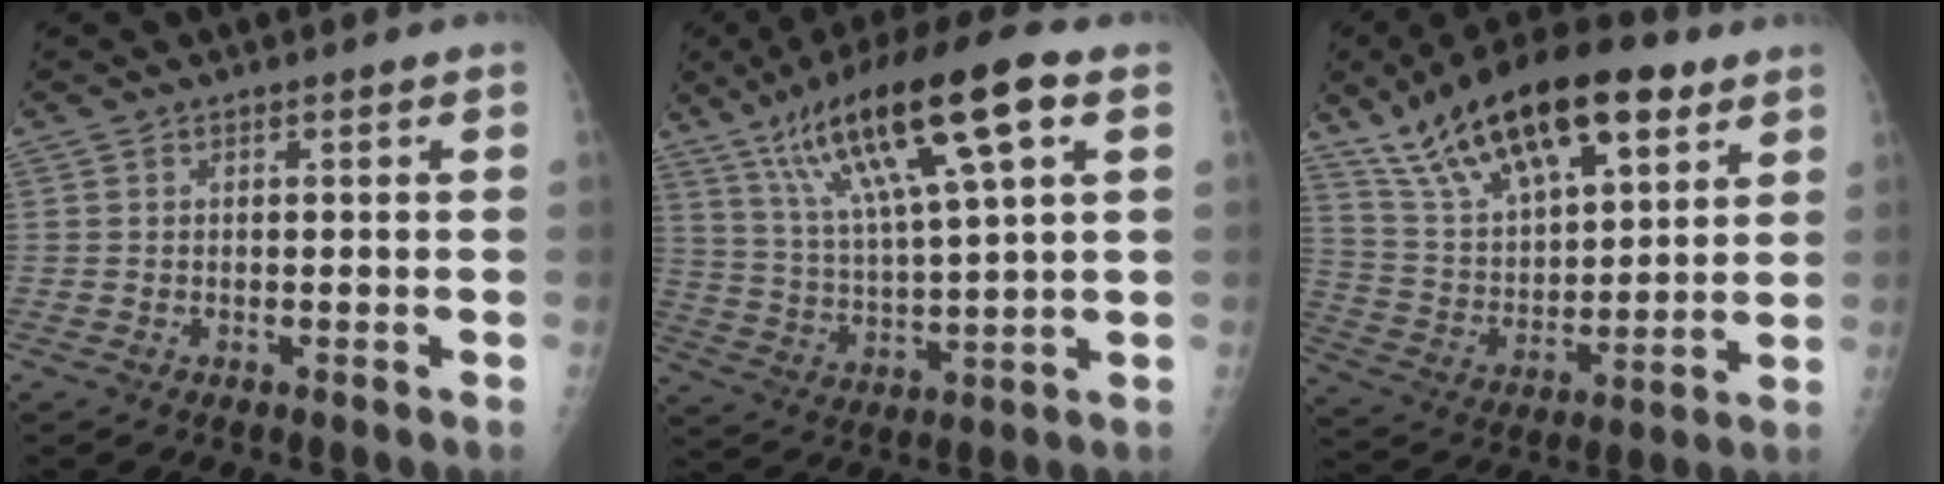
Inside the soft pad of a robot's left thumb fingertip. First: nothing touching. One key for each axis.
{"total": 20.0, "fx": 9.6, "fy": 3.7, "fz": 17.1, "tx": -0.305, "ty": -0.007, "tz": 0.168}
{"total": 24.1, "fx": 14.5, "fy": 10.1, "fz": 16.4, "tx": -0.253, "ty": -0.034, "tz": 0.258}